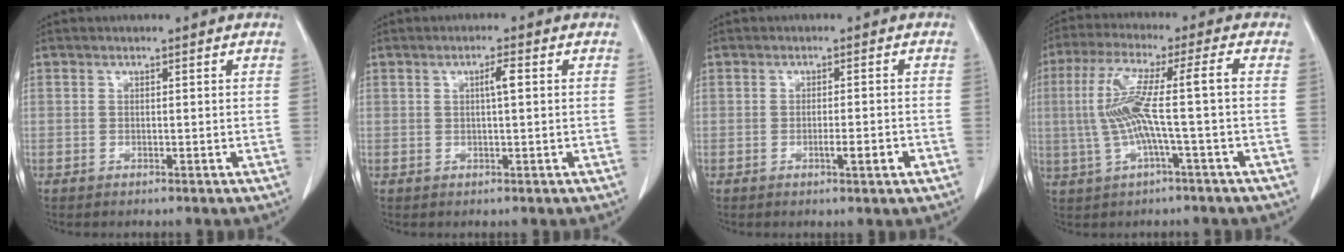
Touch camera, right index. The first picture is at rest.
{"total": 2.2, "force": [0.4, 0.1, 2.1], "torque": [-0.036, 0.004, 0.007]}
{"total": 2.7, "force": [-1.1, 0.1, 2.5], "torque": [-0.039, -0.003, -0.016]}
{"total": 10.1, "force": [-0.7, -0.5, 10.1], "torque": [-0.208, 0.023, -0.015]}